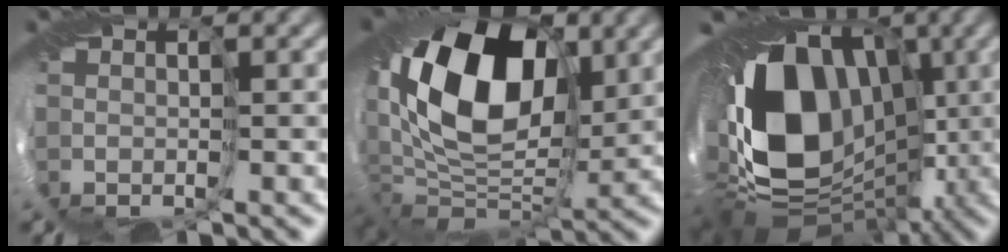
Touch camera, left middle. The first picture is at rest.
{"total": 16.3, "force": [2.0, 10.5, 12.2], "torque": [-0.225, 0.006, 0.026]}
{"total": 16.8, "force": [-1.0, 12.4, 11.4], "torque": [-0.206, 0.006, -0.034]}